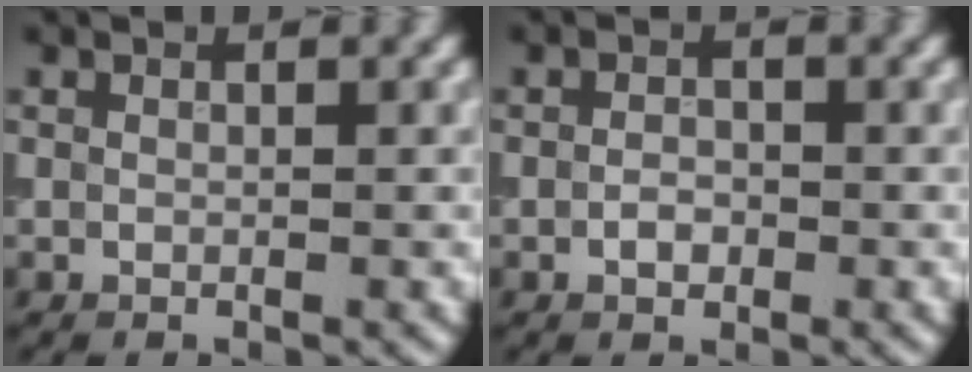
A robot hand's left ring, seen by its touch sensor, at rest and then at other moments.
{"total": 1.3, "force": [-0.5, 0.9, 0.9], "torque": [-0.017, 0.002, -0.011]}